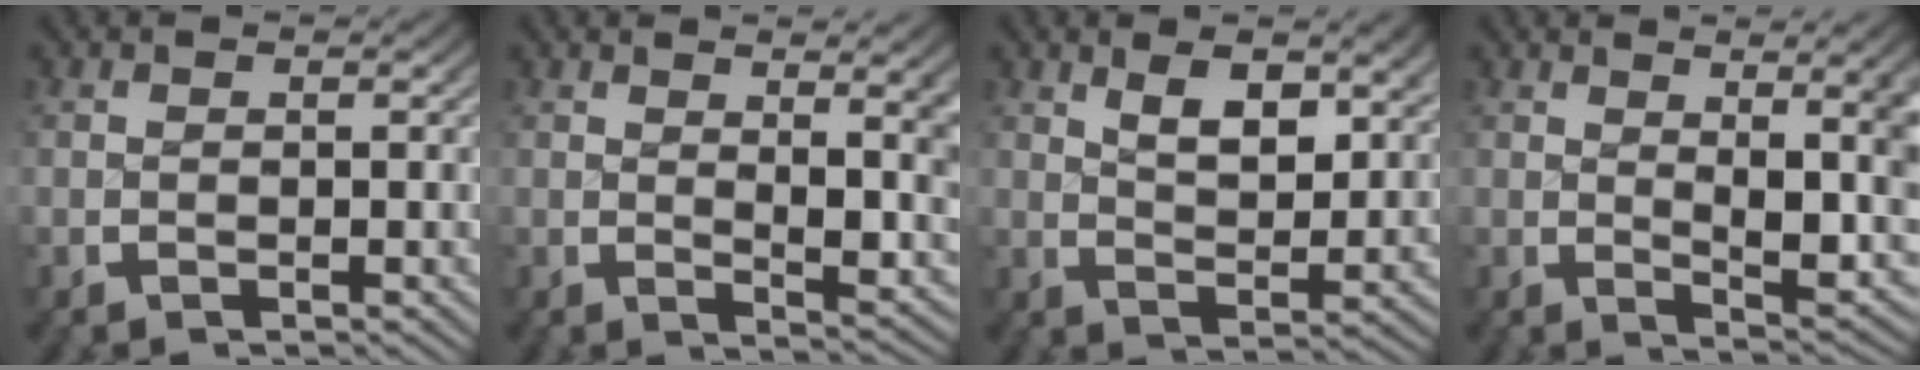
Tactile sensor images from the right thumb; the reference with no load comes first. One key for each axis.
{"total": 5.3, "fx": 1.3, "fy": 1.8, "fz": 4.8, "tx": -0.057, "ty": -0.012, "tz": 0.028}
{"total": 4.0, "fx": 2.3, "fy": 1.5, "fz": 2.9, "tx": -0.042, "ty": -0.006, "tz": 0.045}
{"total": 7.1, "fx": 1.2, "fy": 2.9, "fz": 6.4, "tx": -0.090, "ty": -0.018, "tz": 0.029}